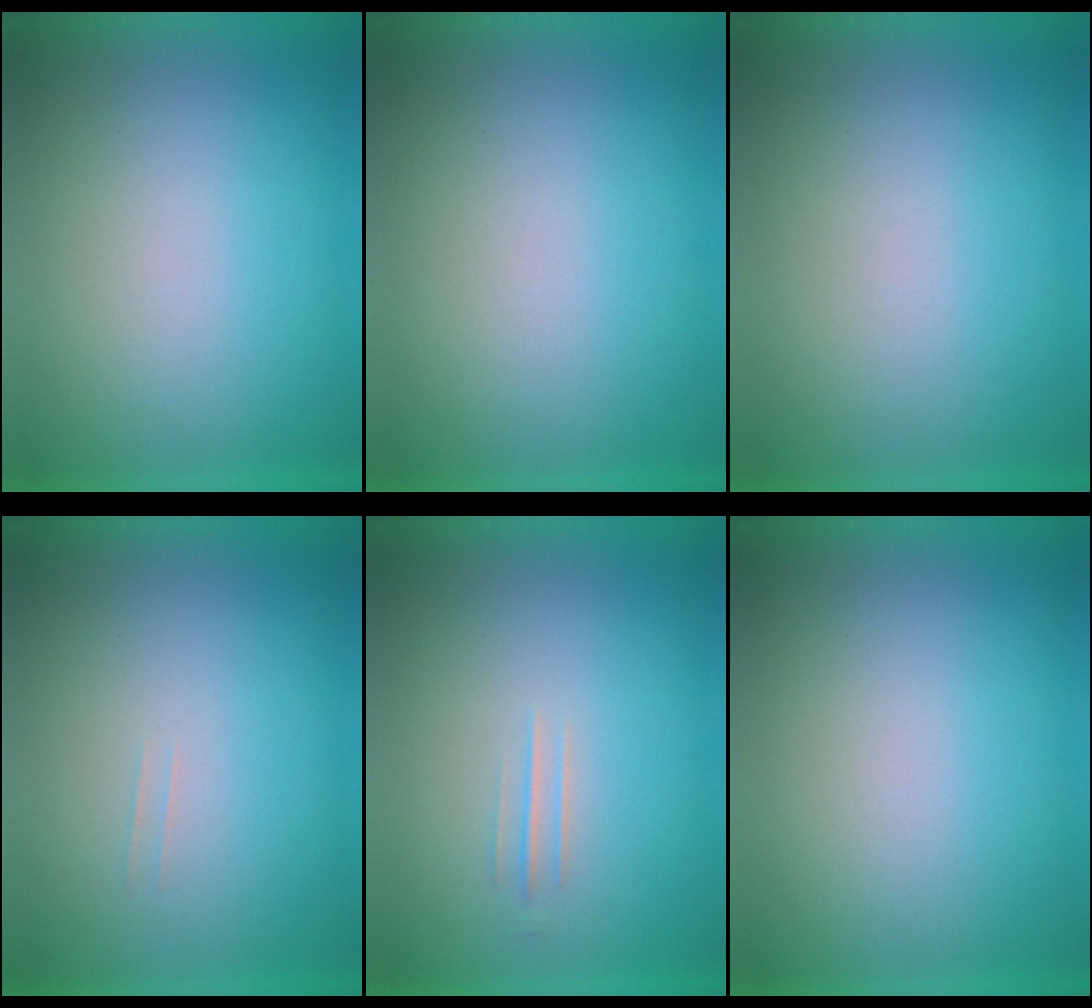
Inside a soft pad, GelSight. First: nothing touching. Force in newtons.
{"total": 1.1}
{"total": 0.0}
{"total": 1.0}
{"total": 1.3}
{"total": 0.0}